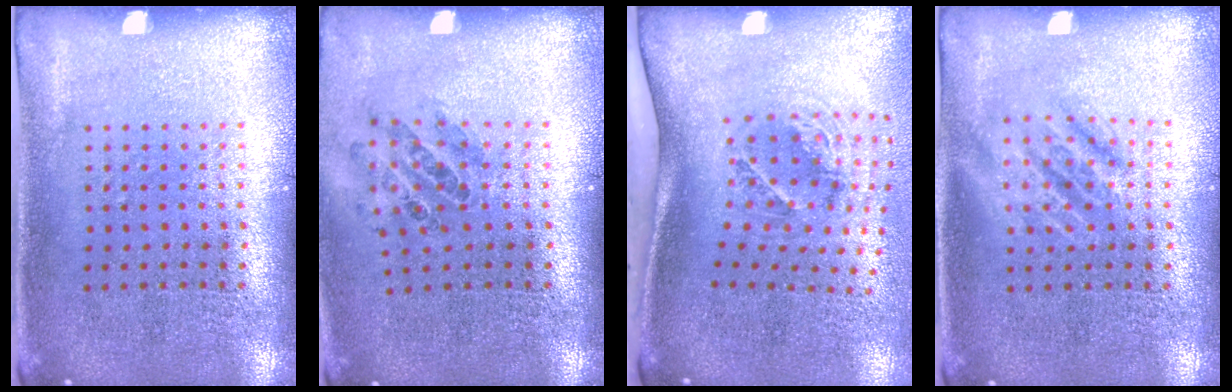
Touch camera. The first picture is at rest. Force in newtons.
{"total": 0.8, "press": 0.8, "slide": 0.1}
{"total": 2.0, "press": 1.3, "slide": 1.5}
{"total": 1.2, "press": 1.2, "slide": 0.2}